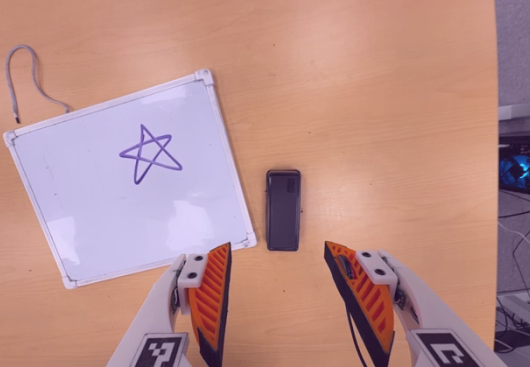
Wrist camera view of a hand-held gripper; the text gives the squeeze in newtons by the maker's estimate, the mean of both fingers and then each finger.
{"total": 0.0}